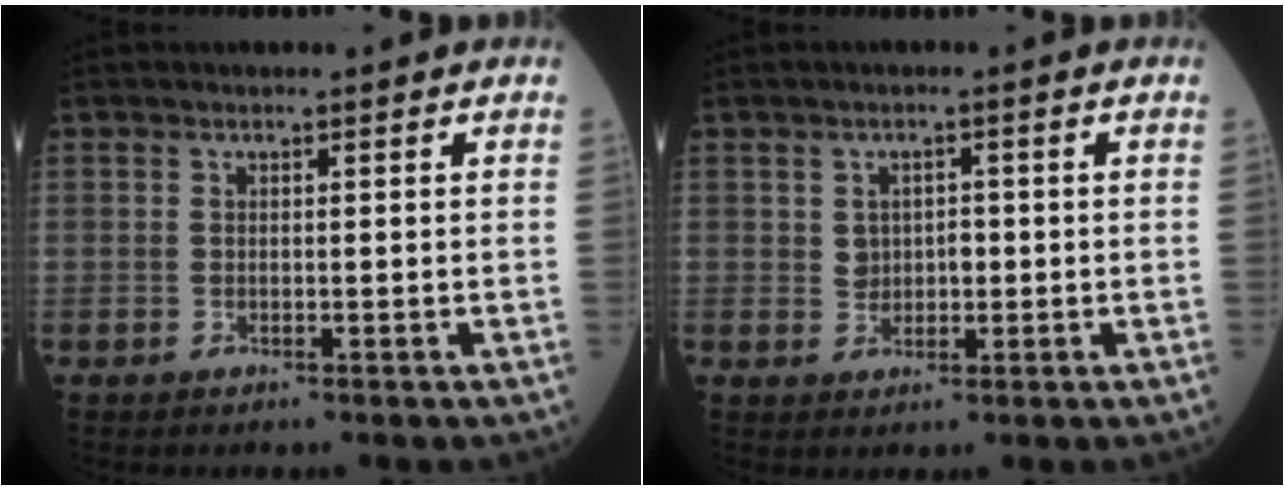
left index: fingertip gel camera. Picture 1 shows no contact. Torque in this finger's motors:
{"motor_torque": [0.15, 0.05, 0.00, 0.00]}